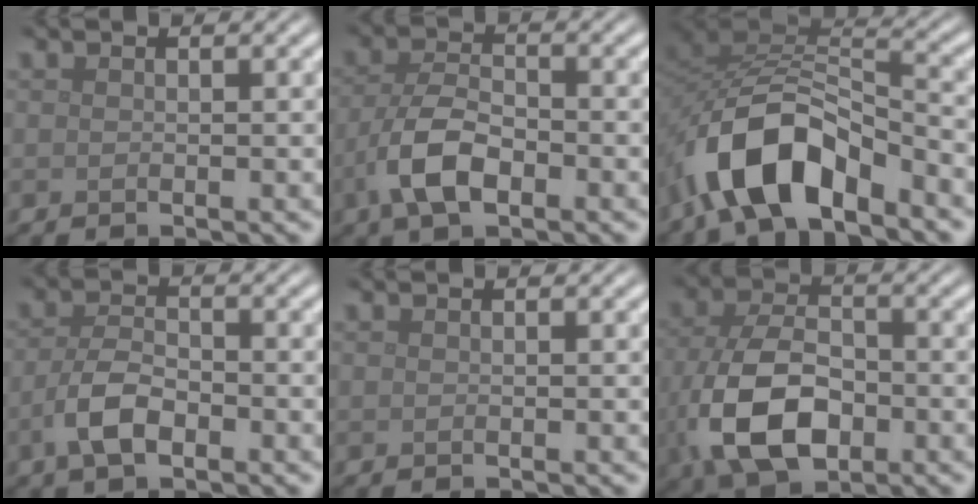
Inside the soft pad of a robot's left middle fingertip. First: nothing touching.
{"total": 5.2, "force": [-2.1, 2.6, 4.0], "torque": [-0.080, 0.002, -0.048]}
{"total": 9.0, "force": [-5.2, 4.2, 6.0], "torque": [-0.112, 0.007, -0.103]}
{"total": 3.8, "force": [-1.6, 1.9, 2.9], "torque": [-0.059, 0.001, -0.037]}
{"total": 0.0}
{"total": 8.7, "force": [-2.4, 5.3, 6.5], "torque": [-0.149, -0.012, -0.048]}